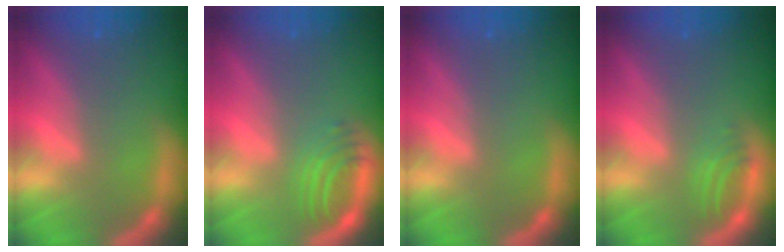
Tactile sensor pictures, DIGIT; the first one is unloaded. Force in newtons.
{"total": 4.0}
{"total": 0.0}
{"total": 2.0}